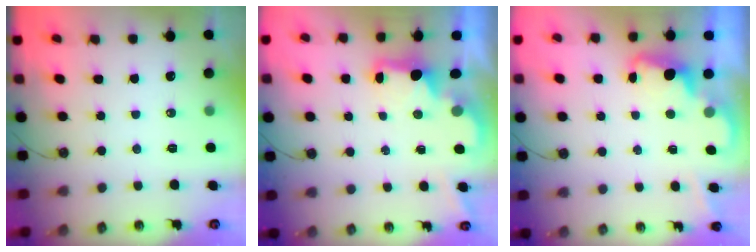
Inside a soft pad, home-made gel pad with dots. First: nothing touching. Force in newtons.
{"total": 2.1, "press": 1.9, "slide": 0.8}
{"total": 2.4, "press": 2.3, "slide": 0.6}